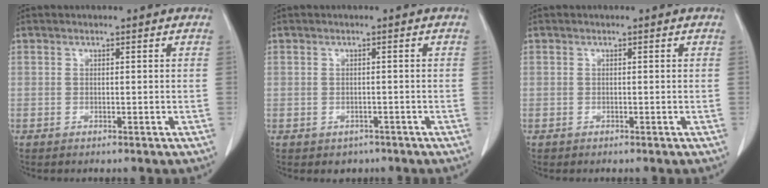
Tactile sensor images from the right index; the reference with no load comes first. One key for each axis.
{"total": 2.0, "fx": -1.1, "fy": 1.6, "fz": 0.3, "tx": -0.005, "ty": 0.004, "tz": -0.010}
{"total": 0.0}